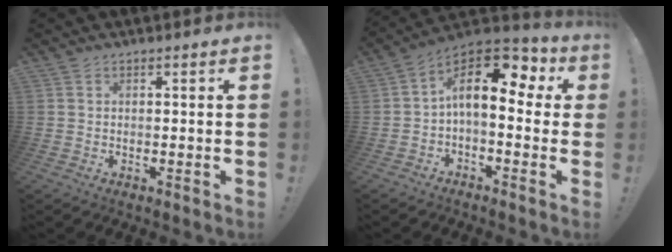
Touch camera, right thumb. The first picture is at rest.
{"total": 13.5, "force": [4.1, 6.6, 11.1], "torque": [-0.179, -0.024, 0.065]}